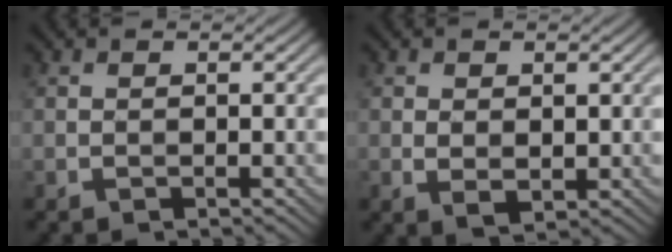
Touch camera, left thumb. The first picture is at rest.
{"total": 2.2, "force": [0.4, 1.5, 1.6], "torque": [-0.033, -0.007, 0.012]}